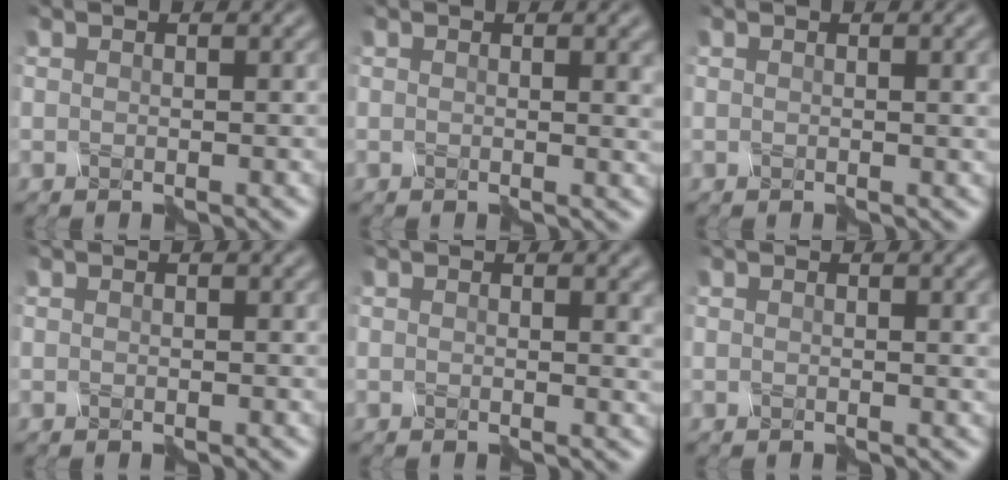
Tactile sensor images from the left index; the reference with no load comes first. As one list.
[{"total": 1.7, "force": [0.7, 0.5, 1.5], "torque": [-0.016, 0.002, 0.013]}, {"total": 1.3, "force": [0.4, 0.2, 1.2], "torque": [-0.014, 0.002, 0.007]}, {"total": 0.0}, {"total": 1.7, "force": [0.9, 0.6, 1.3], "torque": [-0.017, 0.002, 0.017]}, {"total": 1.0, "force": [0.5, 0.2, 0.9], "torque": [-0.011, 0.001, 0.008]}]